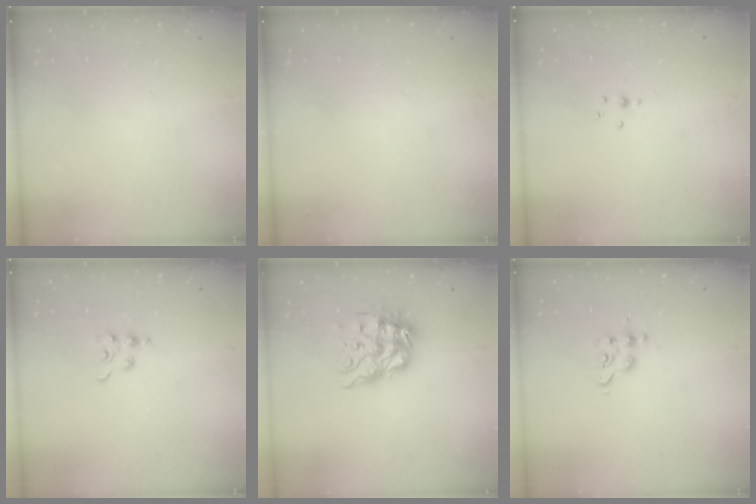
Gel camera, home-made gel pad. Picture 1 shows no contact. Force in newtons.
{"total": 0.0}
{"total": 2.3, "press": 1.9, "slide": 1.3}
{"total": 2.8, "press": 2.8, "slide": 0.4}
{"total": 11.3, "press": 11.2, "slide": 1.2}
{"total": 3.5, "press": 3.5, "slide": 0.4}